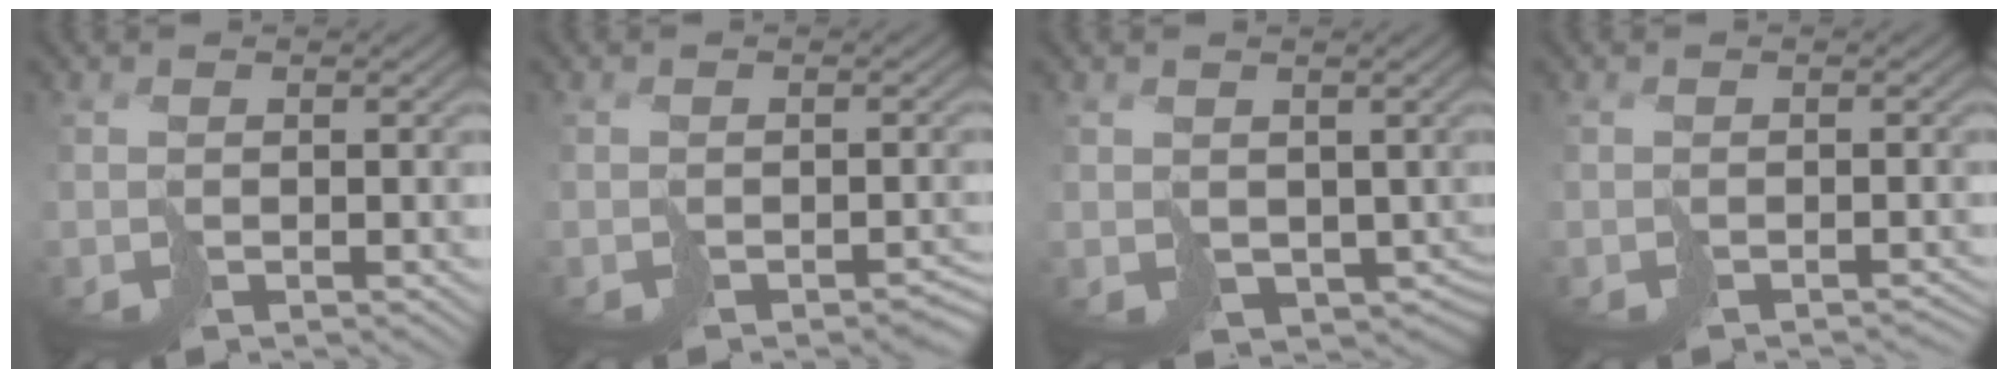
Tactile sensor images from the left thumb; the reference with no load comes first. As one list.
[{"total": 2.1, "force": [-1.4, 0.8, 1.3], "torque": [-0.014, -0.001, -0.017]}, {"total": 5.0, "force": [0.2, 4.0, 3.1], "torque": [-0.074, -0.032, 0.011]}, {"total": 1.3, "force": [-1.2, 0.2, 0.5], "torque": [-0.004, -0.001, -0.018]}]